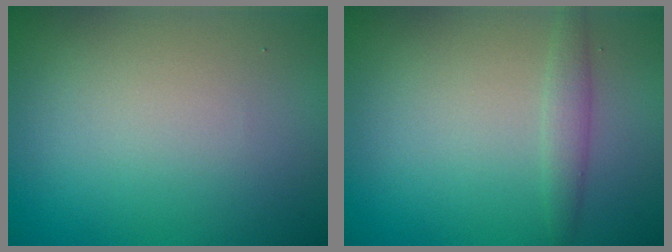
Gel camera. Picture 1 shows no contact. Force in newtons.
{"total": 1.7, "press": 1.7, "slide": 0.1}